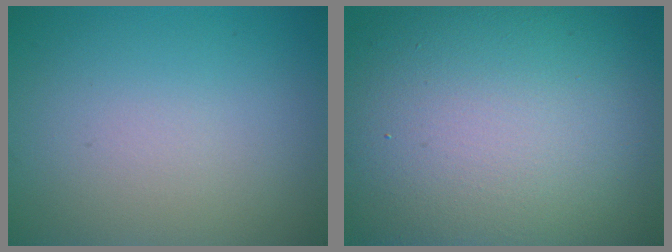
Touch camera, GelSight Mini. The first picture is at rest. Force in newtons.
{"total": 17.5, "press": 17.4, "slide": 0.7}